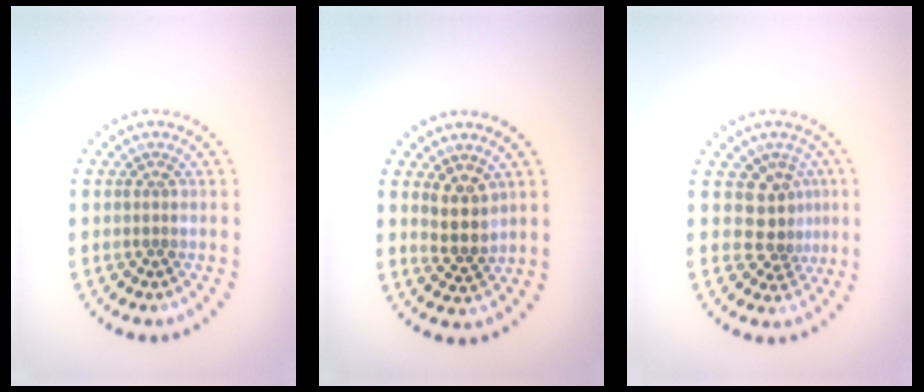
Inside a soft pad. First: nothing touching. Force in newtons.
{"total": 2.9, "press": 2.6, "slide": 1.3}
{"total": 3.2, "press": 2.6, "slide": 1.9}